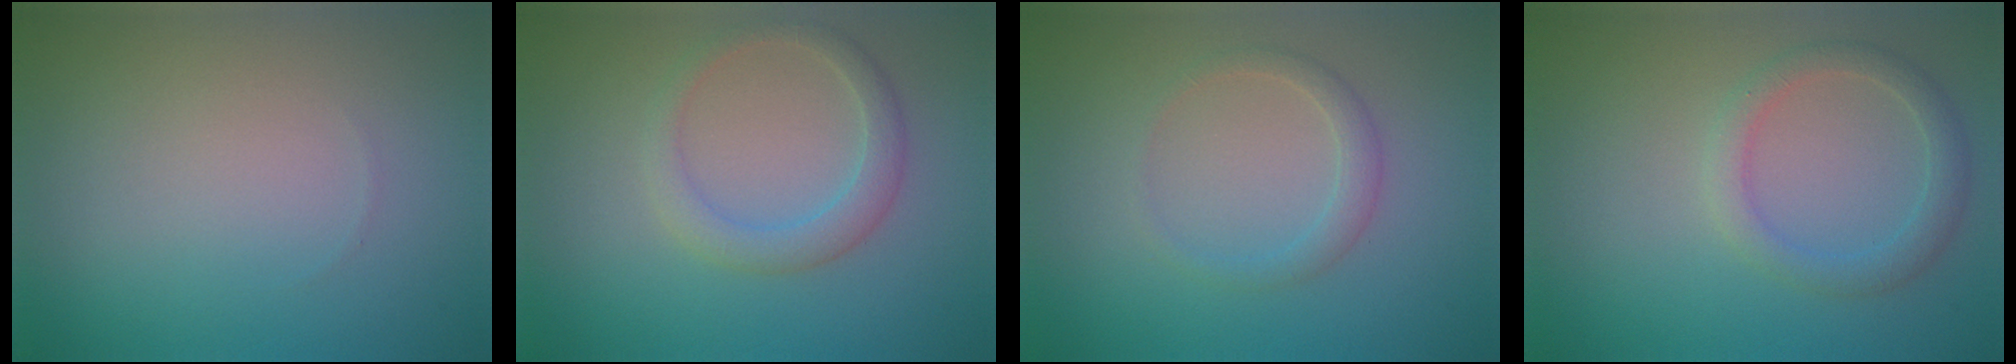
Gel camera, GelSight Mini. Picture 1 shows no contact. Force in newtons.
{"total": 2.6, "press": 2.6, "slide": 0.3}
{"total": 1.6, "press": 1.6, "slide": 0.1}
{"total": 2.4, "press": 2.4, "slide": 0.1}